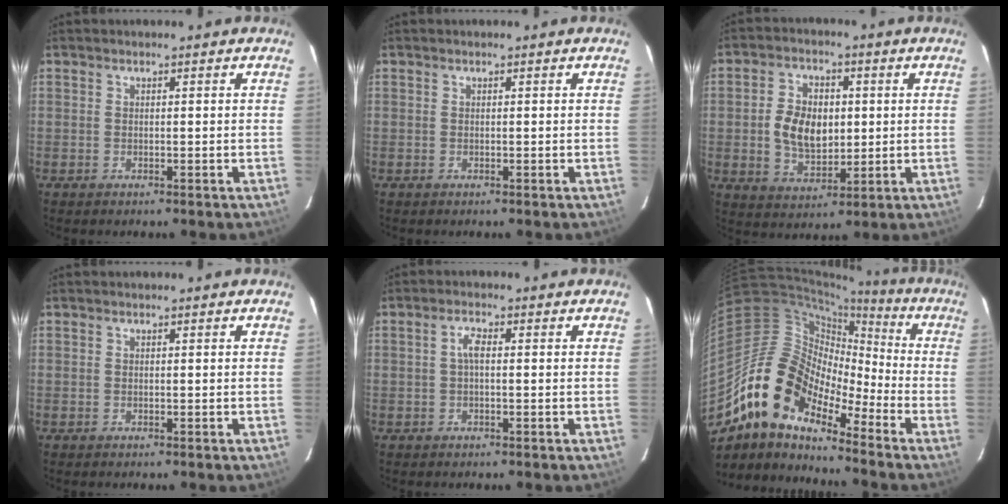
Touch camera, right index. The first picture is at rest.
{"total": 0.0}
{"total": 9.5, "force": [0.2, 6.3, 7.2], "torque": [-0.143, 0.010, 0.011]}
{"total": 0.0}
{"total": 2.1, "force": [0.0, 0.7, 1.9], "torque": [-0.041, 0.008, 0.000]}
{"total": 15.6, "force": [-11.3, 7.2, 8.1], "torque": [-0.138, 0.007, -0.231]}